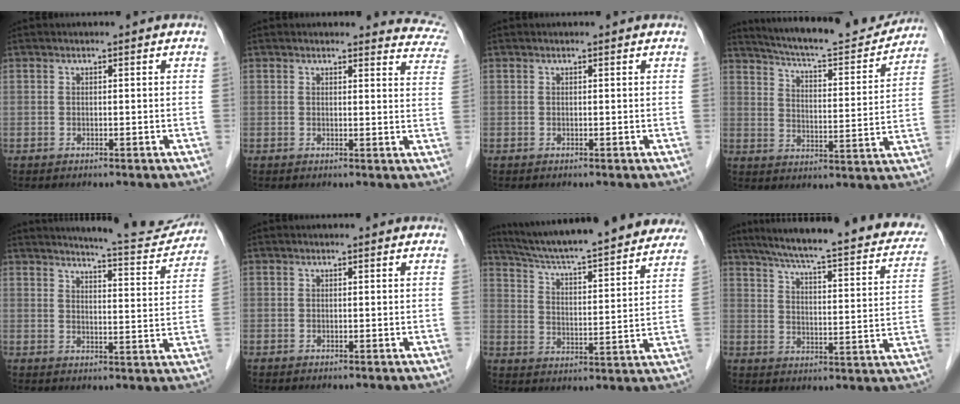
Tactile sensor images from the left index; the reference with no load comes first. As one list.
[{"total": 8.5, "force": [8.2, 2.0, 0.6], "torque": [0.034, -0.037, 0.047]}, {"total": 0.6, "force": [0.6, 0.1, 0.1], "torque": [-0.008, 0.003, 0.007]}, {"total": 18.2, "force": [17.0, 1.8, 6.1], "torque": [-0.098, -0.020, 0.237]}, {"total": 13.0, "force": [12.5, 0.9, 3.2], "torque": [-0.041, -0.034, 0.146]}, {"total": 1.0, "force": [1.0, 0.1, 0.2], "torque": [-0.012, 0.006, 0.010]}, {"total": 28.8, "force": [25.9, 3.1, 12.1], "torque": [-0.194, -0.029, 0.343]}, {"total": 27.7, "force": [22.8, 4.3, 15.1], "torque": [-0.224, -0.016, 0.280]}]